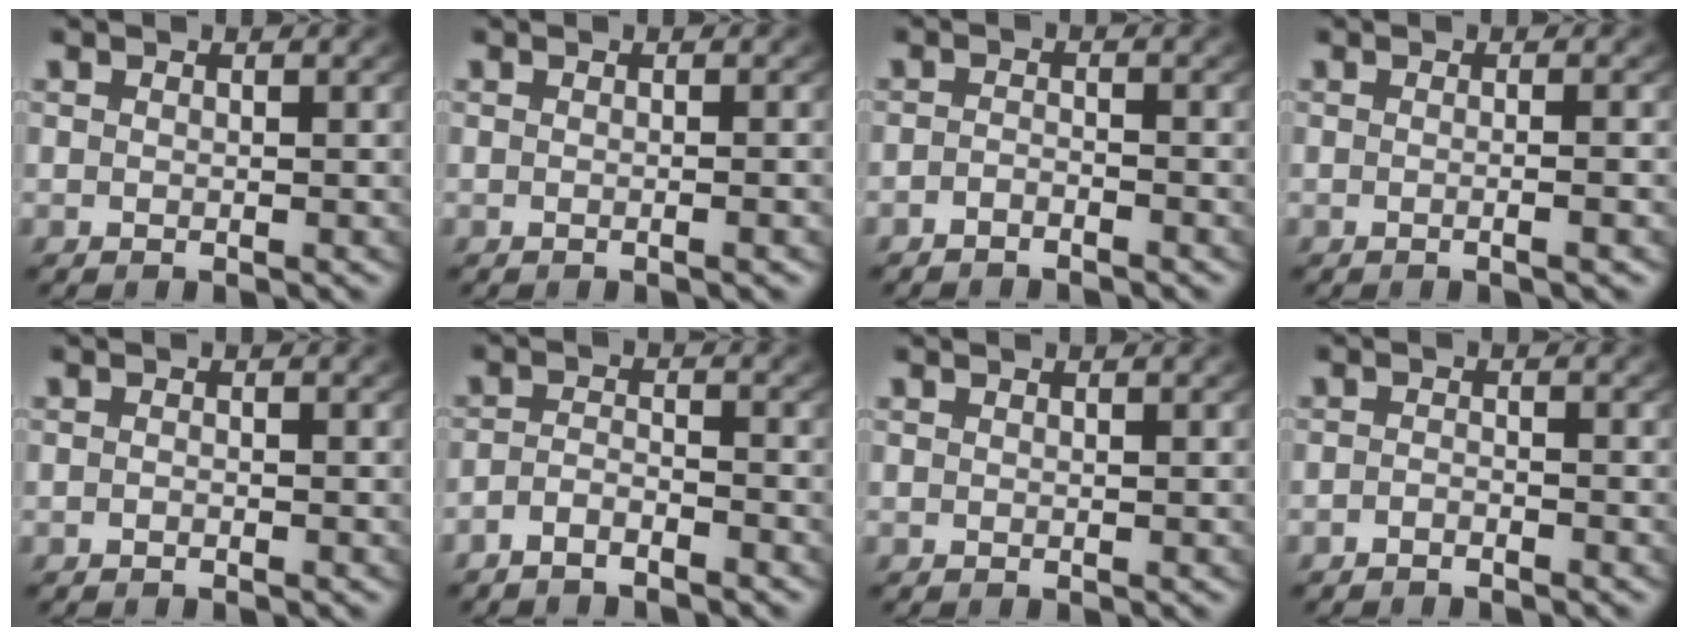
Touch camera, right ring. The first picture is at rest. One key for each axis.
{"total": 0.5, "fx": -0.3, "fy": -0.3, "fz": 0.4, "tx": -0.008, "ty": 0.003, "tz": -0.008}
{"total": 1.9, "fx": -1.9, "fy": 0.3, "fz": 0.1, "tx": -0.006, "ty": -0.009, "tz": -0.032}
{"total": 1.1, "fx": -0.5, "fy": -0.5, "fz": 0.9, "tx": -0.019, "ty": -0.001, "tz": -0.010}
{"total": 0.6, "fx": -0.5, "fy": -0.1, "fz": 0.1, "tx": -0.006, "ty": -0.005, "tz": -0.007}
{"total": 2.9, "fx": -2.7, "fy": 0.8, "fz": 0.8, "tx": -0.013, "ty": -0.008, "tz": -0.047}
{"total": 0.0}
{"total": 1.5, "fx": -1.4, "fy": 0.2, "fz": 0.1, "tx": -0.007, "ty": -0.008, "tz": -0.025}